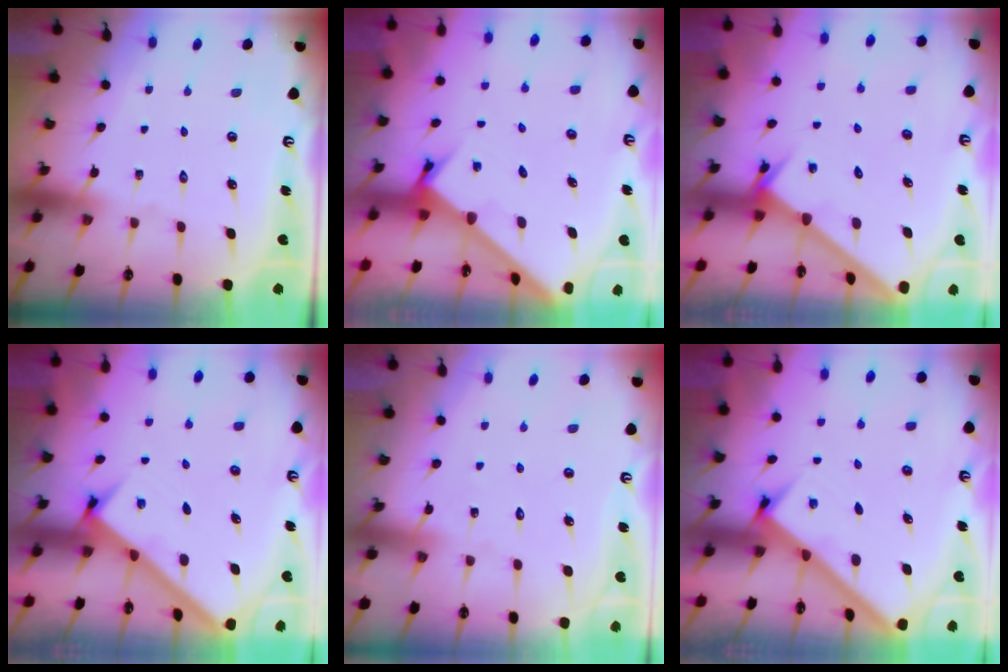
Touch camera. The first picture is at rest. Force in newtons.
{"total": 2.1, "press": 2.1, "slide": 0.2}
{"total": 2.6, "press": 2.6, "slide": 0.1}
{"total": 2.9, "press": 2.9, "slide": 0.3}
{"total": 5.2, "press": 5.1, "slide": 0.5}
{"total": 2.5, "press": 2.4, "slide": 0.4}